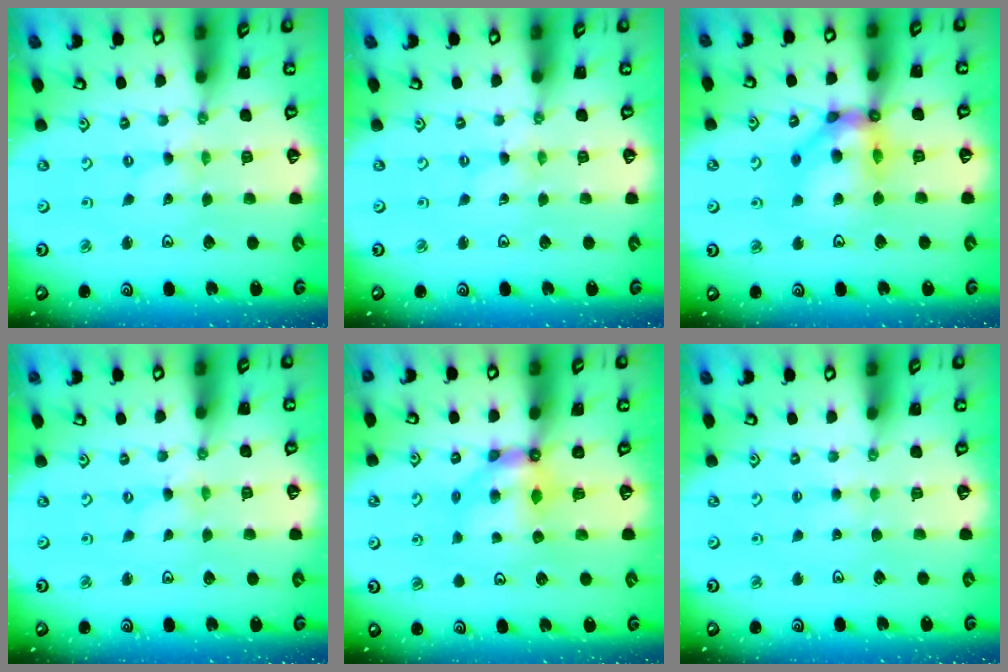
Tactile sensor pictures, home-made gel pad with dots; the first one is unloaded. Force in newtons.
{"total": 0.0}
{"total": 13.7, "press": 13.6, "slide": 1.8}
{"total": 0.0}
{"total": 6.2, "press": 6.2, "slide": 0.2}
{"total": 1.8, "press": 1.7, "slide": 0.4}